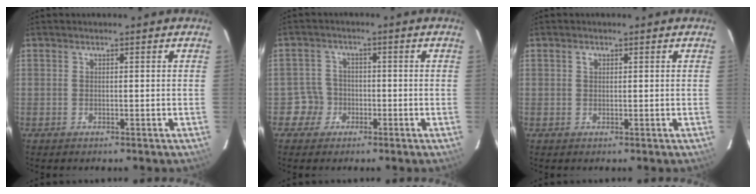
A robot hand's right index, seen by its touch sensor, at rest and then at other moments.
{"total": 3.9, "force": [-1.6, 3.6, -0.3], "torque": [0.009, 0.020, -0.028]}
{"total": 0.9, "force": [0.4, 0.7, 0.5], "torque": [-0.010, 0.004, 0.006]}